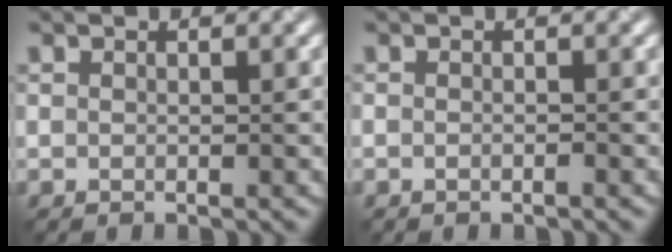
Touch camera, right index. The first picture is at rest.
{"total": 0.6, "force": [-0.6, -0.1, 0.0], "torque": [-0.001, 0.002, -0.007]}